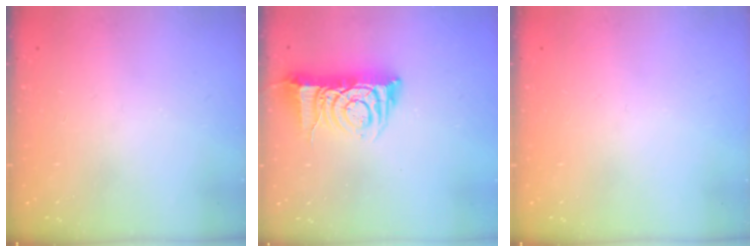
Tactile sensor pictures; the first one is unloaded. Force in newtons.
{"total": 10.2, "press": 10.1, "slide": 1.3}
{"total": 0.0}